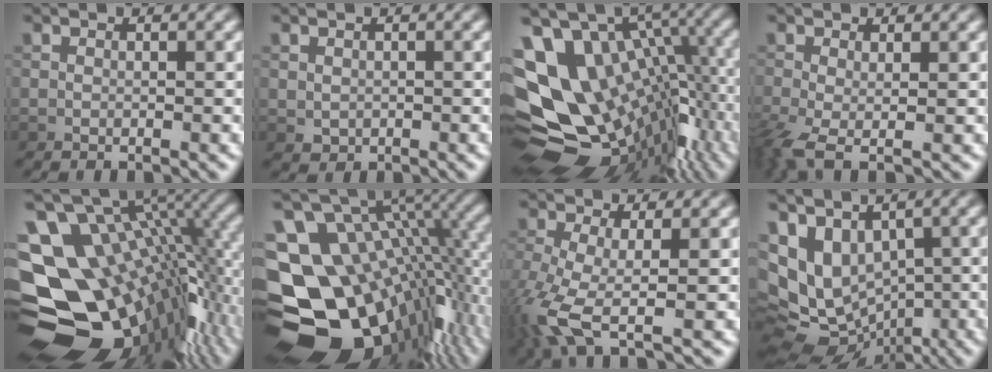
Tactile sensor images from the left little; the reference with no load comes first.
{"total": 0.9, "force": [0.1, 0.8, 0.3], "torque": [-0.005, -0.005, 0.005]}
{"total": 15.0, "force": [0.4, 10.2, 11.0], "torque": [-0.194, -0.013, 0.043]}
{"total": 4.7, "force": [-1.9, 1.9, 3.9], "torque": [-0.099, -0.018, -0.040]}
{"total": 17.0, "force": [-1.5, 10.9, 13.0], "torque": [-0.206, -0.021, 0.012]}
{"total": 17.6, "force": [-3.3, 12.3, 12.2], "torque": [-0.224, -0.021, -0.019]}
{"total": 6.2, "force": [-2.8, 1.8, 5.2], "torque": [-0.138, -0.018, -0.063]}
{"total": 8.7, "force": [0.8, 6.6, 5.6], "torque": [-0.093, -0.002, 0.037]}